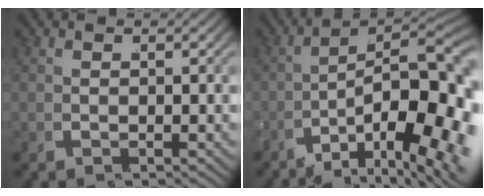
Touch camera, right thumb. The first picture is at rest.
{"total": 14.6, "force": [-2.5, 9.1, 11.2], "torque": [-0.158, -0.044, -0.025]}